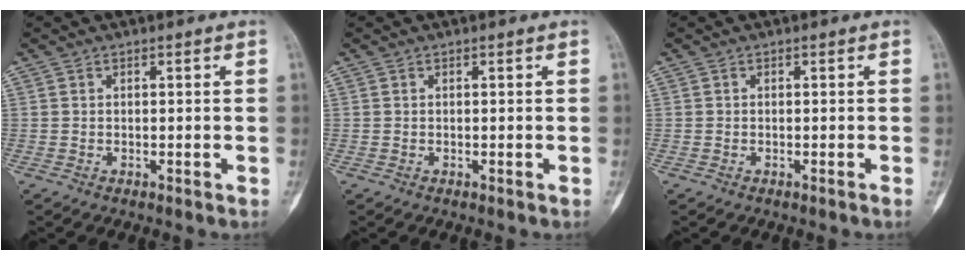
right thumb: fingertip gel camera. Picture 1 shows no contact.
{"total": 0.0}
{"total": 0.0}